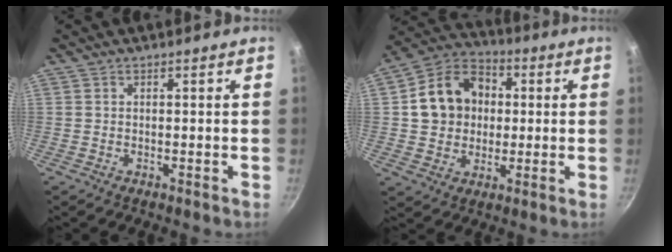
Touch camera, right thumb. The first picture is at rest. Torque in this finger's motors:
{"motor_torque": [0.13, 0.22, 0.51, -0.46, 0.26]}